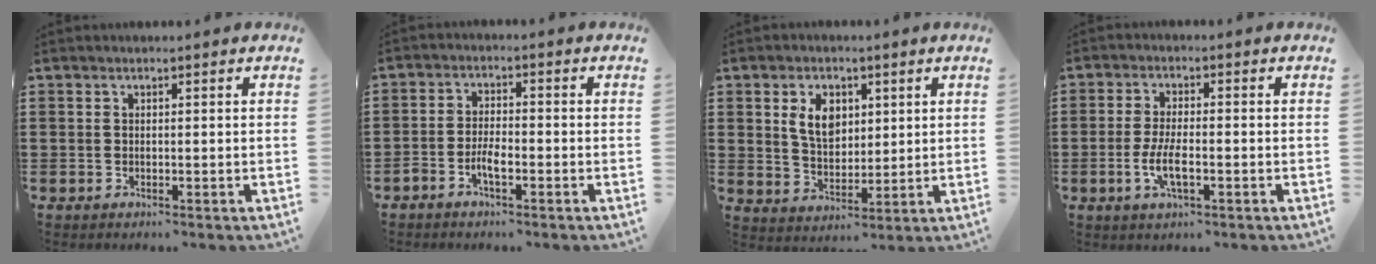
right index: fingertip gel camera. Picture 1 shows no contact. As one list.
[{"total": 3.3, "force": [-1.8, 1.0, 2.6], "torque": [-0.059, 0.000, -0.038]}, {"total": 6.0, "force": [2.1, 3.6, 4.3], "torque": [-0.087, 0.010, 0.034]}, {"total": 4.8, "force": [-1.5, 1.5, 4.3], "torque": [-0.093, -0.002, -0.033]}]